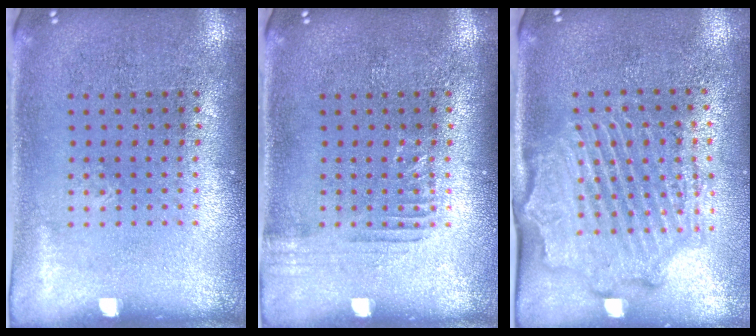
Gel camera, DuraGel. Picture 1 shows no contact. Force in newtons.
{"total": 1.2, "press": 1.2, "slide": 0.3}
{"total": 2.1, "press": 2.1, "slide": 0.4}